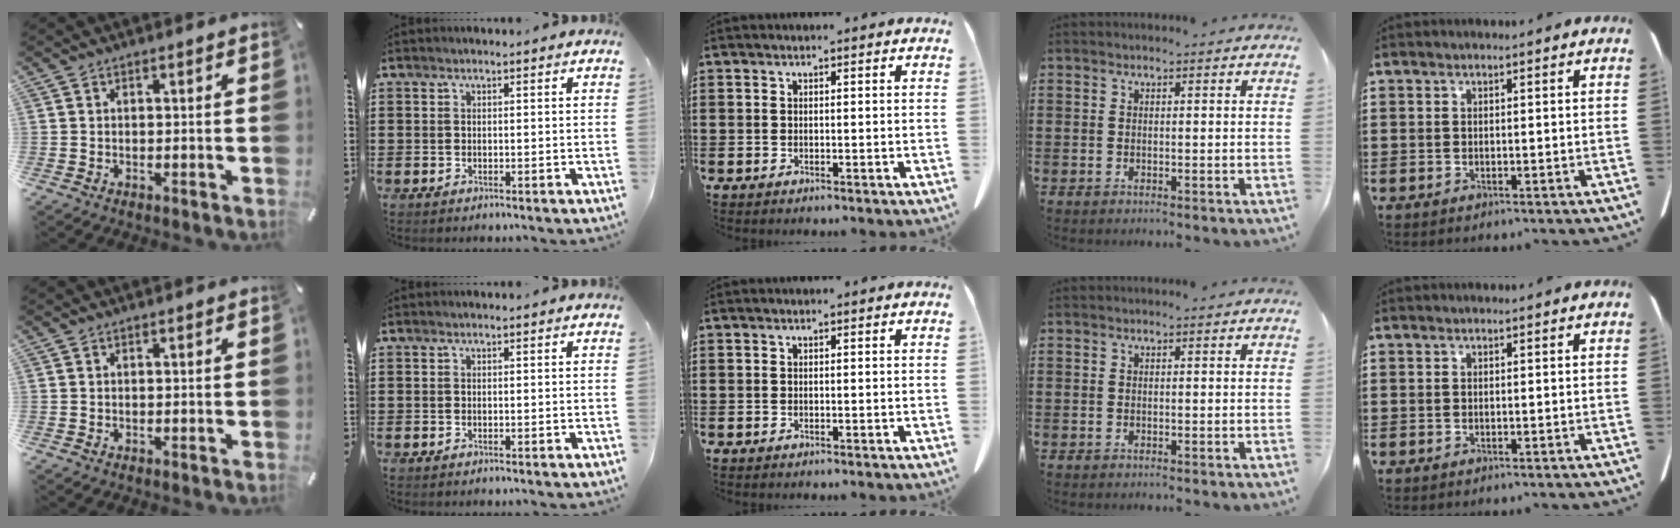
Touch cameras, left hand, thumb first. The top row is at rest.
{}